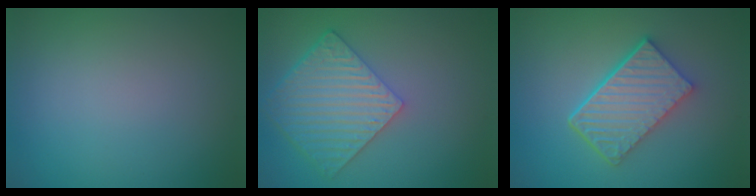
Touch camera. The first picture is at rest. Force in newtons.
{"total": 6.0, "press": 4.5, "slide": 3.9}
{"total": 6.2, "press": 4.5, "slide": 4.3}